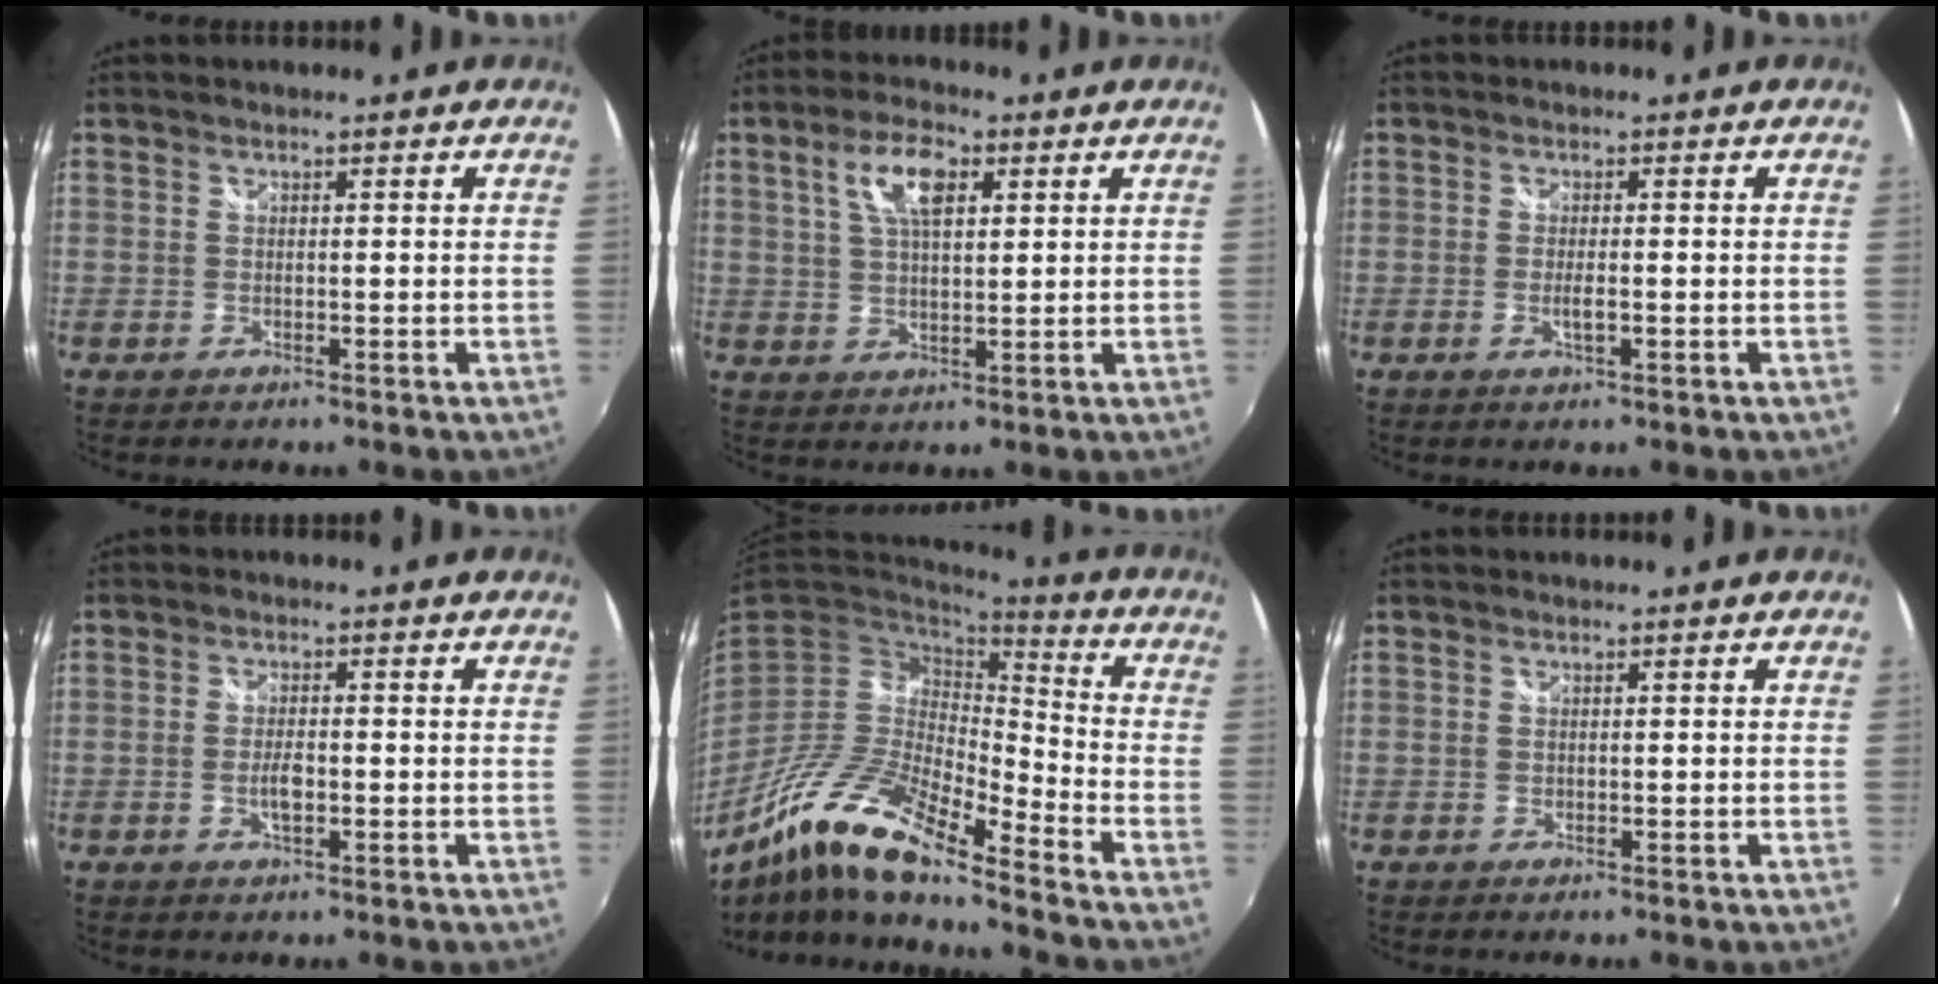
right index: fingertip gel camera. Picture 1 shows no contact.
{"total": 7.8, "force": [3.1, 3.3, 6.4], "torque": [-0.120, 0.014, 0.056]}
{"total": 1.9, "force": [-0.5, 0.2, 1.8], "torque": [-0.035, -0.003, -0.008]}
{"total": 2.7, "force": [-0.8, 1.0, 2.4], "torque": [-0.045, 0.000, -0.013]}
{"total": 16.9, "force": [-11.5, 3.5, 11.9], "torque": [-0.225, -0.018, -0.234]}
{"total": 0.0}